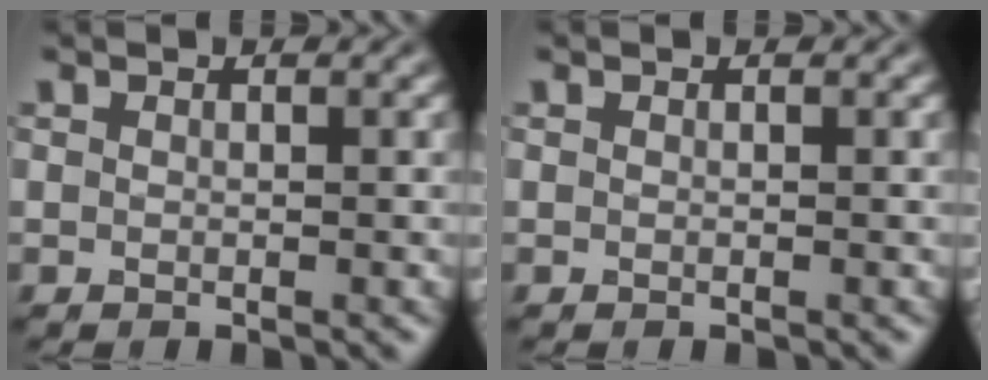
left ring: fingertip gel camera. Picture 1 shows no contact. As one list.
[{"total": 0.0}]